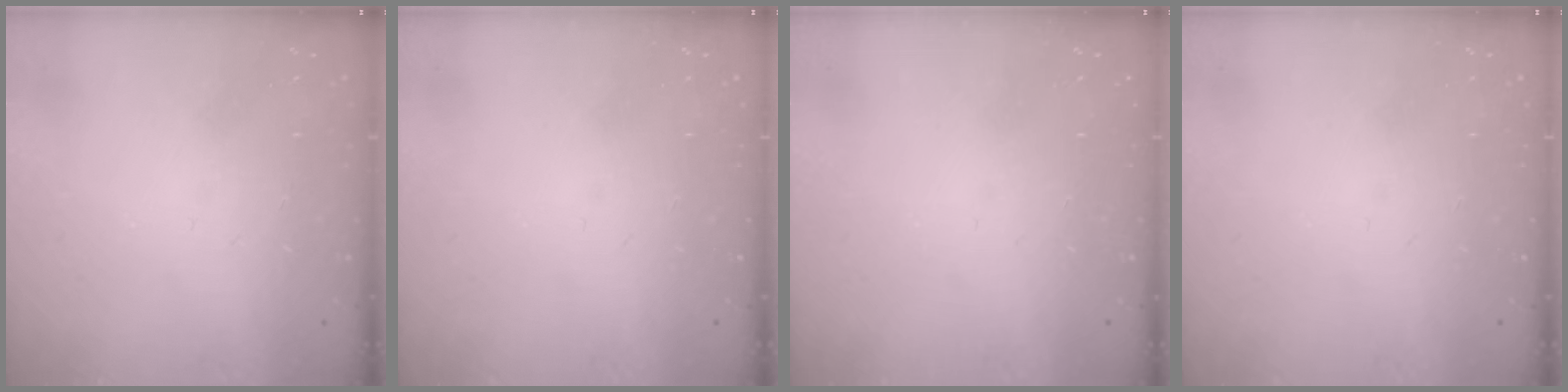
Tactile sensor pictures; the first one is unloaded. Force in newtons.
{"total": 0.0}
{"total": 0.0}
{"total": 0.0}